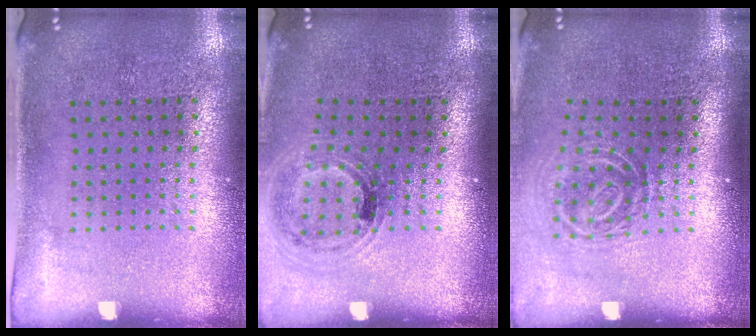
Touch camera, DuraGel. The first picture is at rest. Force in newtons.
{"total": 1.0, "press": 1.0, "slide": 0.3}
{"total": 1.8, "press": 1.2, "slide": 1.4}